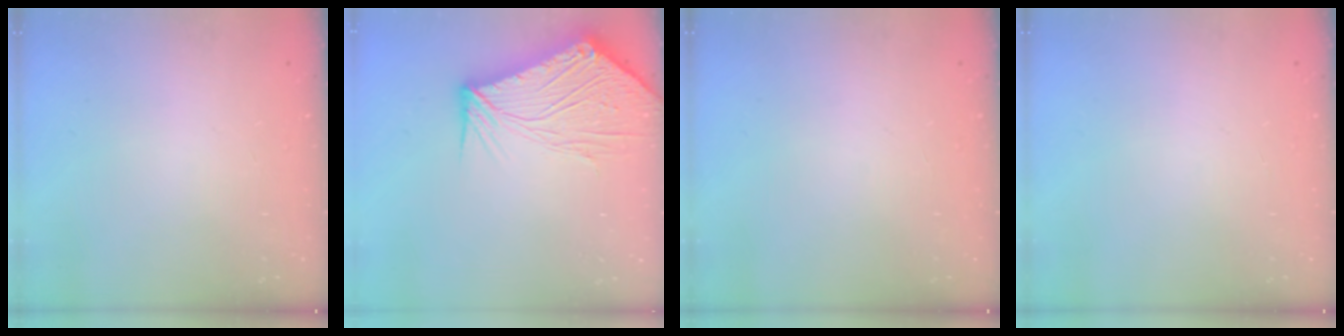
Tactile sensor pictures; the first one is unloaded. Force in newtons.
{"total": 15.8, "press": 15.7, "slide": 2.1}
{"total": 0.0}
{"total": 0.0}